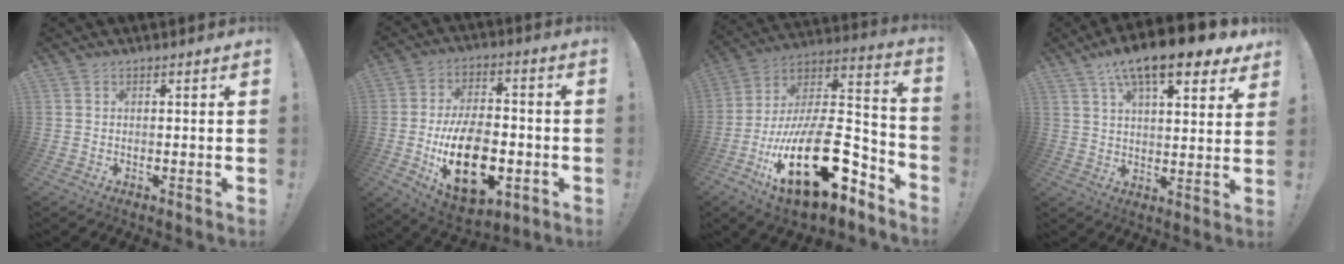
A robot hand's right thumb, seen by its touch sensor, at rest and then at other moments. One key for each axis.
{"total": 21.8, "fx": -6.1, "fy": 12.7, "fz": 16.6, "tx": -0.275, "ty": 0.022, "tz": -0.091}
{"total": 29.0, "fx": -10.9, "fy": 12.5, "fz": 23.8, "tx": -0.403, "ty": 0.042, "tz": -0.167}
{"total": 15.0, "fx": 9.3, "fy": 4.9, "fz": 10.7, "tx": -0.172, "ty": -0.051, "tz": 0.155}